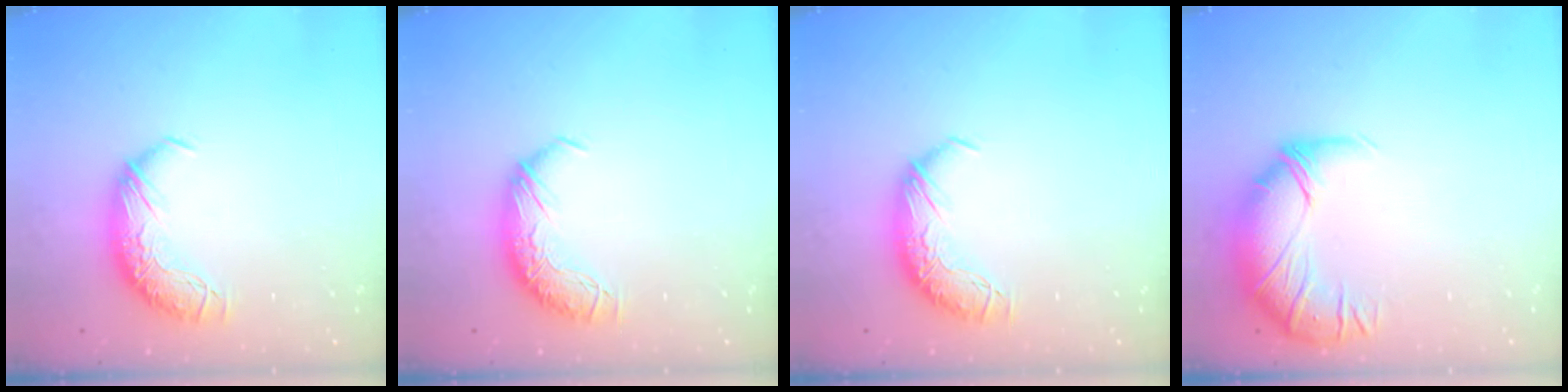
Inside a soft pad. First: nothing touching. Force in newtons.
{"total": 0.0}
{"total": 0.0}
{"total": 2.7, "press": 1.1, "slide": 2.5}